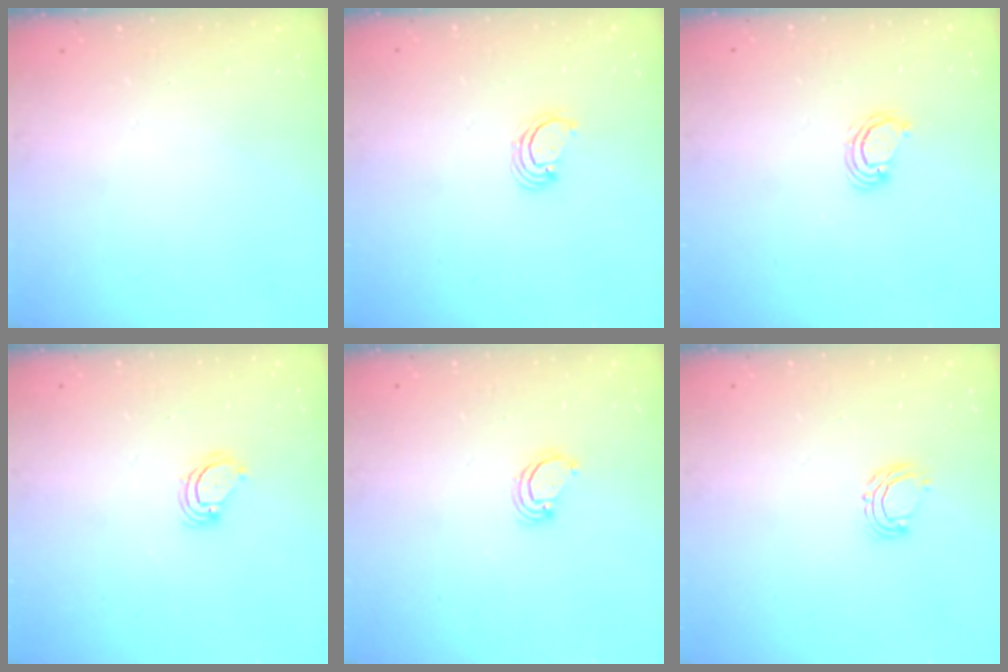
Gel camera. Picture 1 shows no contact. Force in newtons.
{"total": 2.6, "press": 2.6, "slide": 0.3}
{"total": 3.5, "press": 3.5, "slide": 0.3}
{"total": 3.7, "press": 3.7, "slide": 0.3}
{"total": 3.1, "press": 3.1, "slide": 0.2}
{"total": 5.6, "press": 5.6, "slide": 1.0}